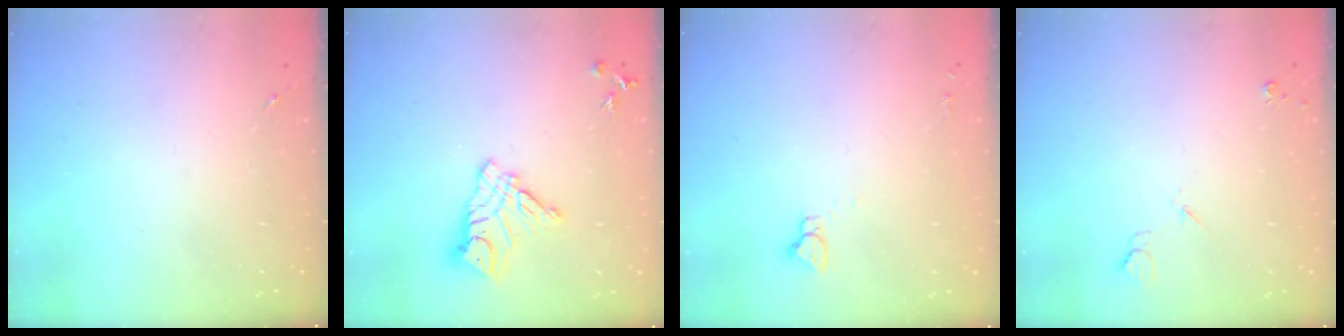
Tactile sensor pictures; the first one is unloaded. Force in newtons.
{"total": 11.6, "press": 11.6, "slide": 0.7}
{"total": 2.9, "press": 2.9, "slide": 0.2}
{"total": 3.6, "press": 3.5, "slide": 0.8}